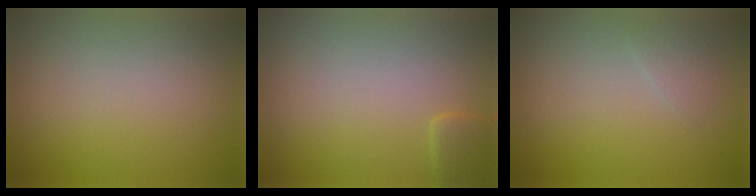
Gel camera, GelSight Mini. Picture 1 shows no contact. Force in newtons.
{"total": 1.3, "press": 1.3, "slide": 0.2}
{"total": 0.9, "press": 0.9, "slide": 0.0}